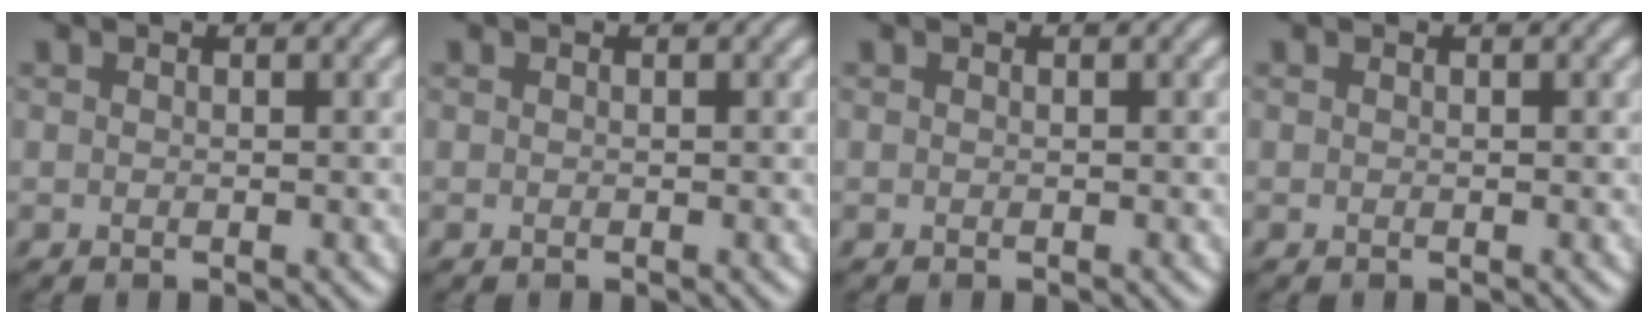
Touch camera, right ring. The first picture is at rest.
{"total": 0.0}
{"total": 0.0}
{"total": 0.0}